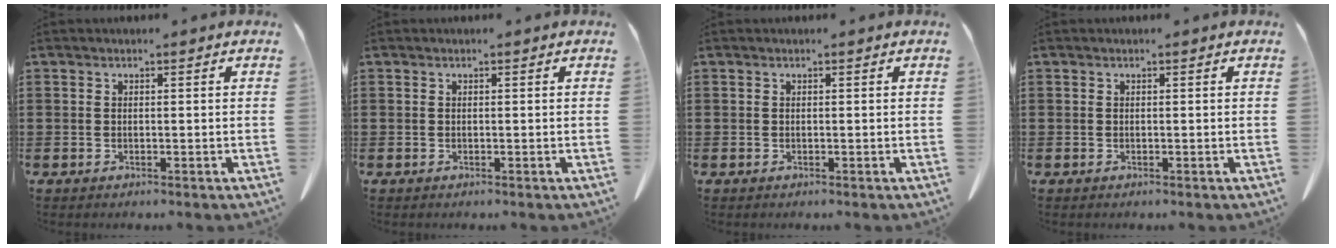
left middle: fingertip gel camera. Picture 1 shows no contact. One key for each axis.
{"total": 0.0}
{"total": 0.0}
{"total": 0.0}